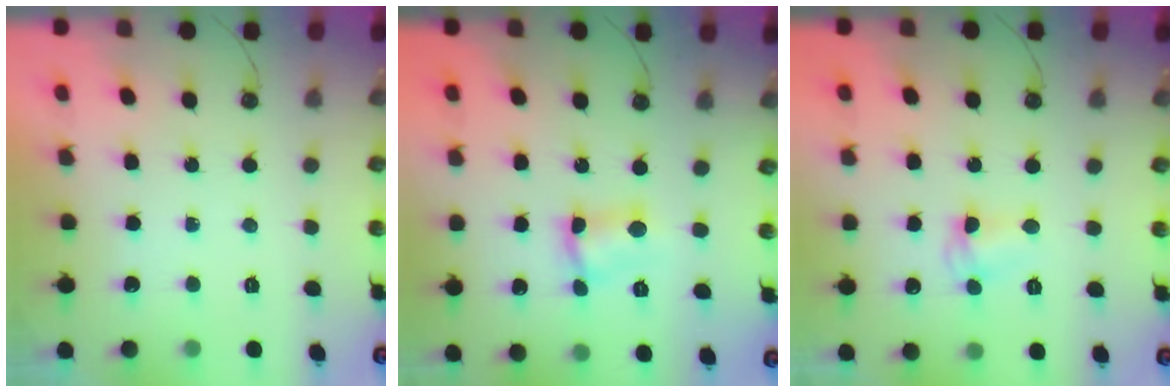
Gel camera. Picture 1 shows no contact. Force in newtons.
{"total": 4.5, "press": 4.2, "slide": 1.6}
{"total": 3.7, "press": 3.7, "slide": 0.3}